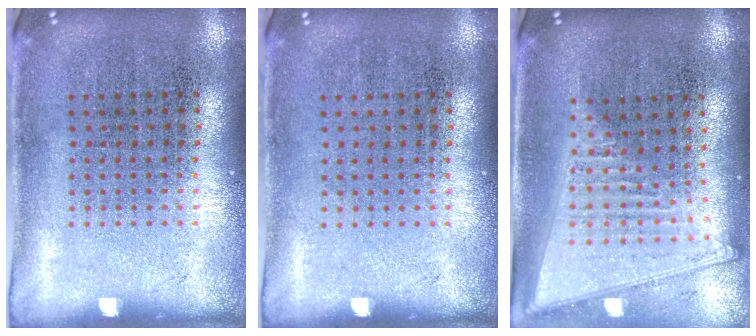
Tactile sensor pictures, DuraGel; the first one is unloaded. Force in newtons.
{"total": 0.0}
{"total": 2.0, "press": 1.7, "slide": 1.0}